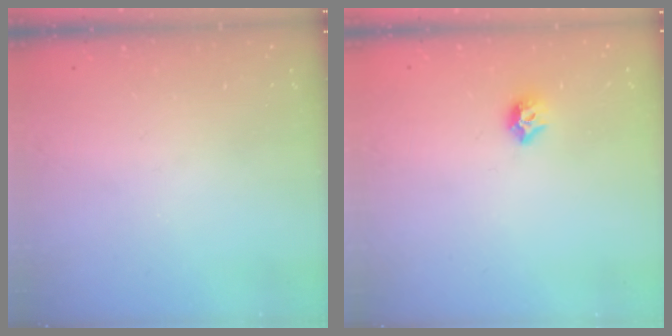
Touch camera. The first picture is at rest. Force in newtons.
{"total": 7.5, "press": 7.4, "slide": 0.8}